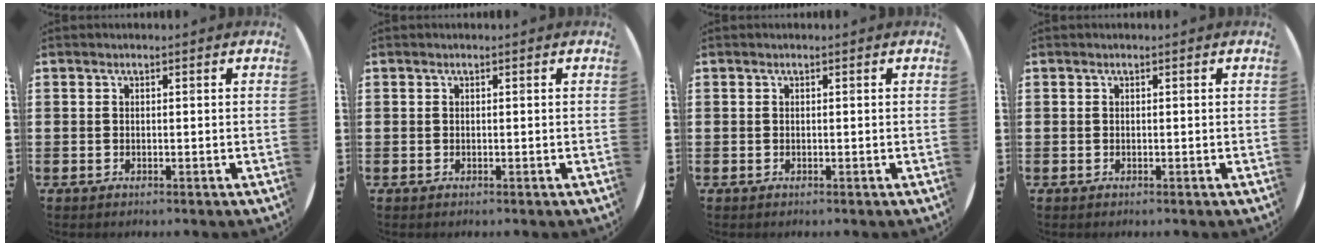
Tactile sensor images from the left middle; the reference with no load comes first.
{"total": 0.0}
{"total": 0.0}
{"total": 0.0}